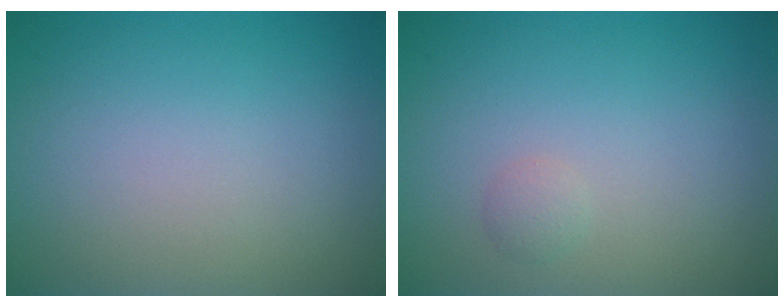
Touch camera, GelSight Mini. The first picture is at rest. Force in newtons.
{"total": 0.8, "press": 0.8, "slide": 0.1}